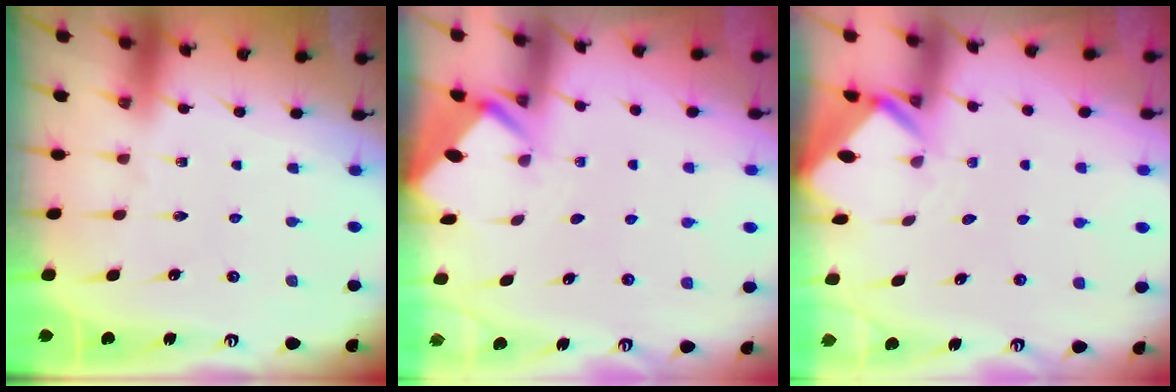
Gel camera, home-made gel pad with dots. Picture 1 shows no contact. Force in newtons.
{"total": 2.5, "press": 2.5, "slide": 0.2}
{"total": 2.8, "press": 2.8, "slide": 0.2}